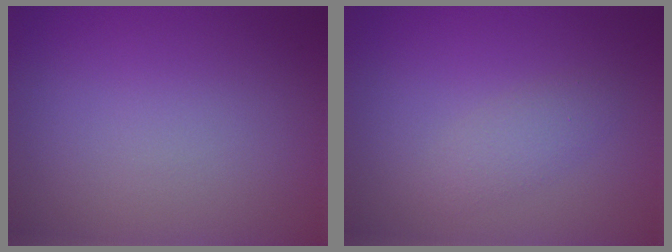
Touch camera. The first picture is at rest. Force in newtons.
{"total": 1.6, "press": 1.6, "slide": 0.1}